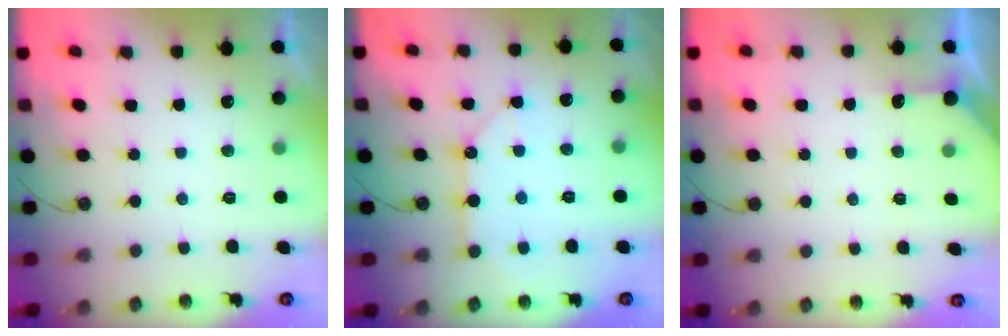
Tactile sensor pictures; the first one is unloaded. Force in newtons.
{"total": 10.7, "press": 10.6, "slide": 0.9}
{"total": 3.0, "press": 2.9, "slide": 0.4}